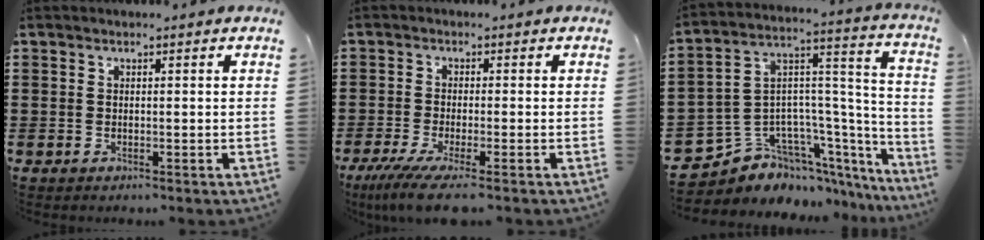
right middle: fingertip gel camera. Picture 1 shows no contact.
{"total": 4.5, "force": [-3.2, -0.1, 3.2], "torque": [-0.075, -0.022, -0.061]}
{"total": 7.2, "force": [-5.1, 4.9, 0.9], "torque": [-0.039, -0.011, -0.098]}